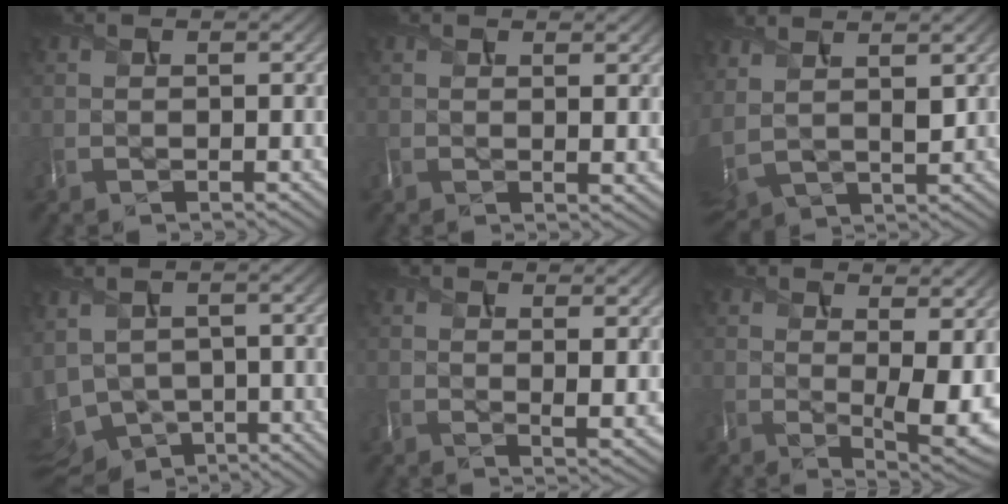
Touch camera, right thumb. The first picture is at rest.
{"total": 2.5, "force": [0.7, 0.6, 2.3], "torque": [-0.041, 0.000, 0.013]}
{"total": 5.8, "force": [3.5, 2.7, 3.7], "torque": [-0.128, 0.009, 0.079]}
{"total": 7.7, "force": [-1.4, 5.3, 5.3], "torque": [-0.145, -0.024, -0.010]}
{"total": 4.2, "force": [1.1, 1.1, 3.8], "torque": [-0.061, -0.006, 0.024]}
{"total": 9.4, "force": [0.8, 3.4, 8.7], "torque": [-0.128, -0.010, 0.030]}